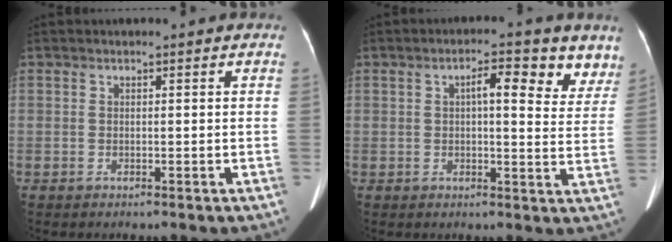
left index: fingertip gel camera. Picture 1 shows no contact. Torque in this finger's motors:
{"motor_torque": [0.19, -0.13, 0.06, 0.01]}